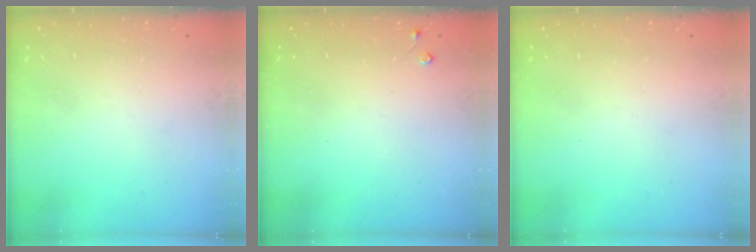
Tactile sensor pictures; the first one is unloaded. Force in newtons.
{"total": 2.7, "press": 2.7, "slide": 0.4}
{"total": 0.0}